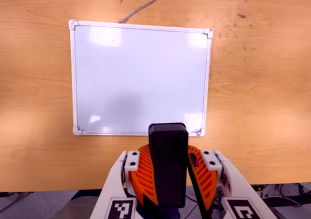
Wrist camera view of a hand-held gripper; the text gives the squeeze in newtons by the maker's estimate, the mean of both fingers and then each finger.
{"total": 10.4, "left": 10.3, "right": 10.5}